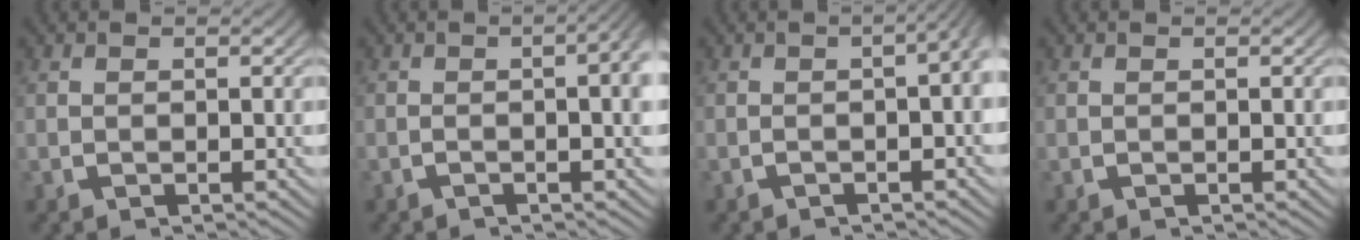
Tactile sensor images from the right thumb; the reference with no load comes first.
{"total": 5.2, "force": [0.0, 1.9, 4.8], "torque": [-0.049, 0.016, -0.014]}
{"total": 4.8, "force": [0.2, 2.3, 4.2], "torque": [-0.041, 0.025, -0.017]}
{"total": 0.0}